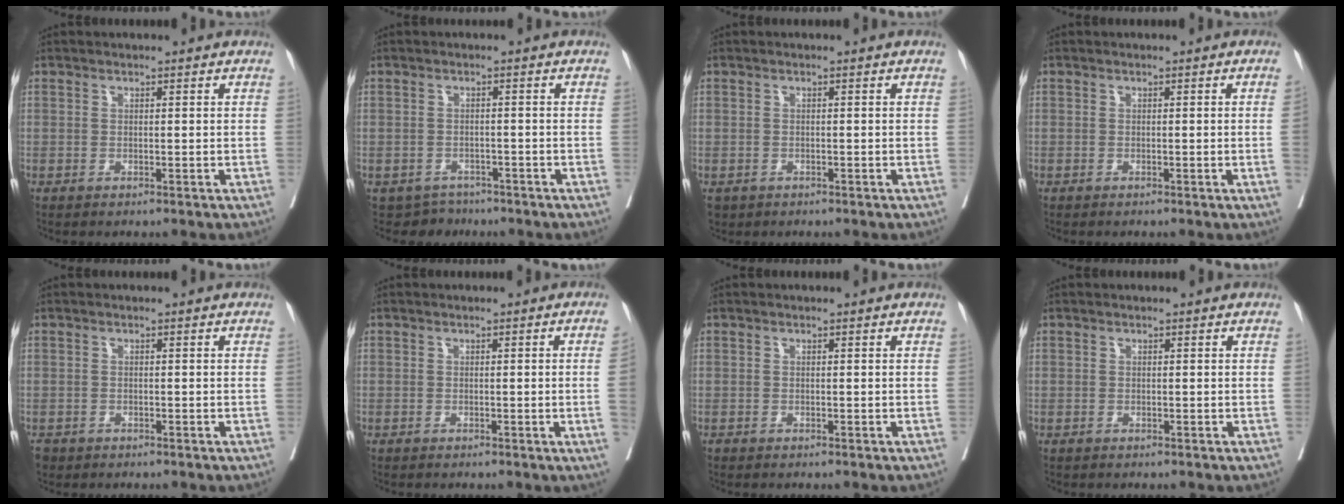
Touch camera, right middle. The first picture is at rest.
{"total": 3.6, "force": [-2.9, 2.2, -0.6], "torque": [0.012, 0.004, -0.045]}
{"total": 1.6, "force": [-1.0, 1.3, 0.3], "torque": [-0.009, 0.000, -0.012]}
{"total": 1.3, "force": [-0.1, -0.6, 1.1], "torque": [-0.008, 0.000, -0.001]}
{"total": 1.8, "force": [-1.3, 1.2, 0.3], "torque": [-0.010, 0.000, -0.024]}
{"total": 2.8, "force": [-0.3, -1.2, 2.6], "torque": [-0.033, -0.004, 0.000]}
{"total": 0.0}
{"total": 0.0}